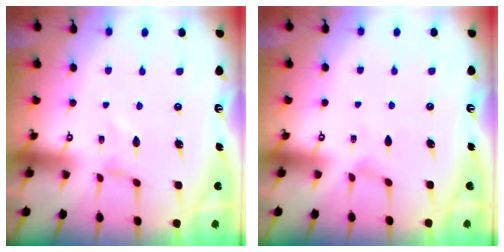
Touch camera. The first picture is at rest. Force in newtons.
{"total": 0.0}